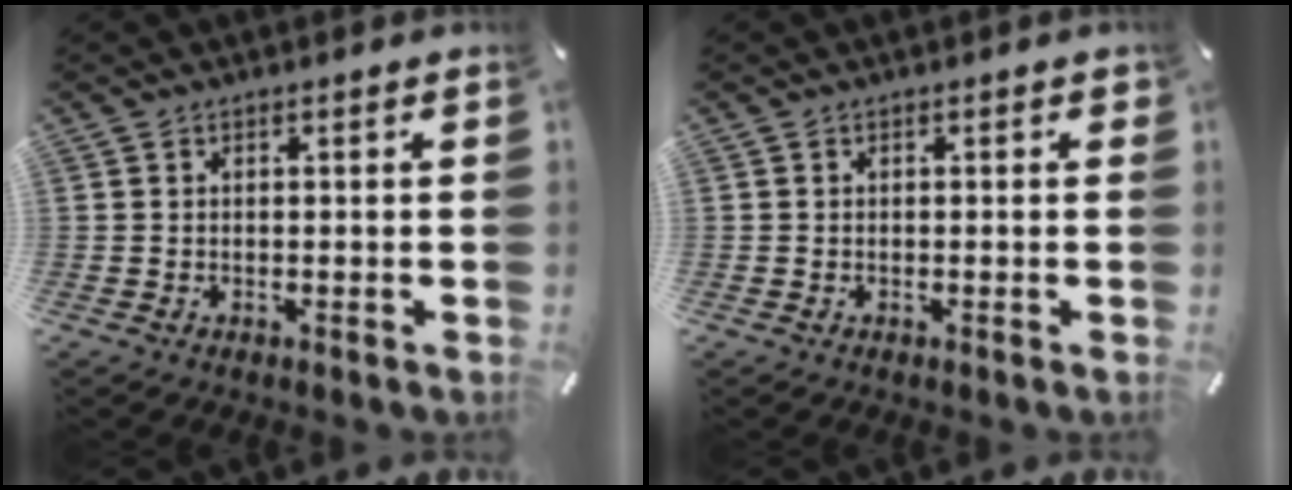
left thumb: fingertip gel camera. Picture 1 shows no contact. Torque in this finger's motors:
{"motor_torque": [0.11, 0.06, 0.07, -0.15, 0.00]}